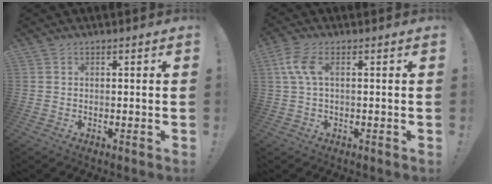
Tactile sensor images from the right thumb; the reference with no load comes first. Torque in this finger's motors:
{"motor_torque": [0.85, 0.96, 0.63, -0.31, 0.43]}